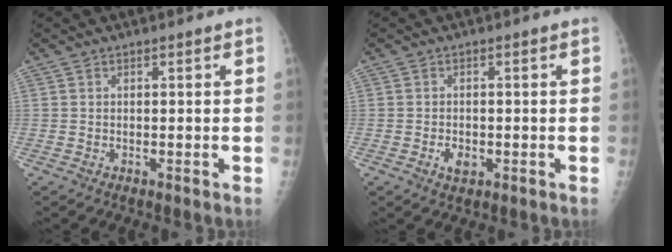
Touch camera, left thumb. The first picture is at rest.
{"total": 2.6, "force": [-0.9, 1.8, 1.7], "torque": [-0.022, 0.001, -0.010]}